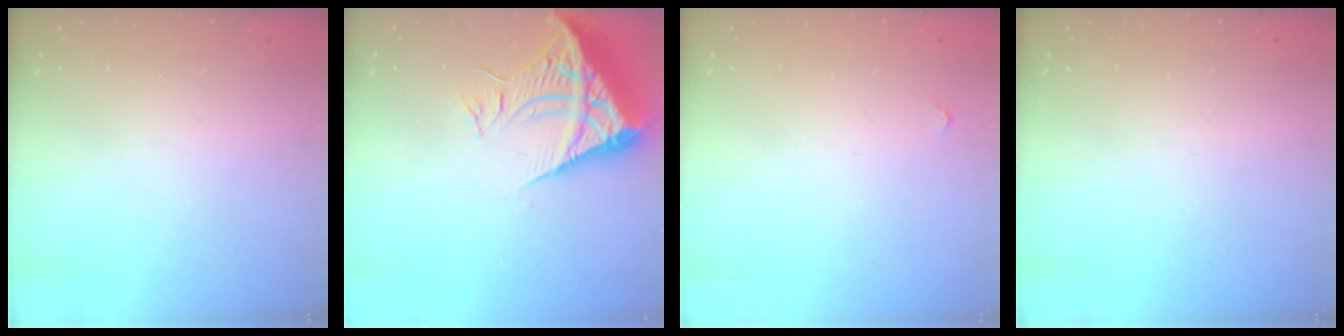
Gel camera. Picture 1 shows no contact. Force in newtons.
{"total": 10.3, "press": 10.3, "slide": 1.2}
{"total": 2.8, "press": 2.8, "slide": 0.4}
{"total": 0.0}